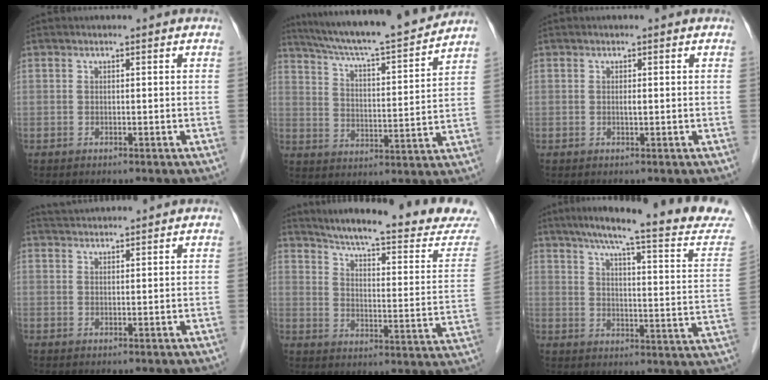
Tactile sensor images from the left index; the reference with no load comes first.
{"total": 18.1, "force": [16.4, 0.1, 7.6], "torque": [-0.128, -0.003, 0.247]}
{"total": 0.5, "force": [0.0, 0.1, 0.5], "torque": [-0.012, 0.000, -0.001]}
{"total": 3.9, "force": [3.8, -0.2, 0.6], "torque": [-0.012, 0.031, 0.068]}
{"total": 23.0, "force": [21.2, 0.9, 8.9], "torque": [-0.127, -0.084, 0.266]}
{"total": 23.7, "force": [20.3, 0.9, 12.0], "torque": [-0.167, -0.048, 0.251]}